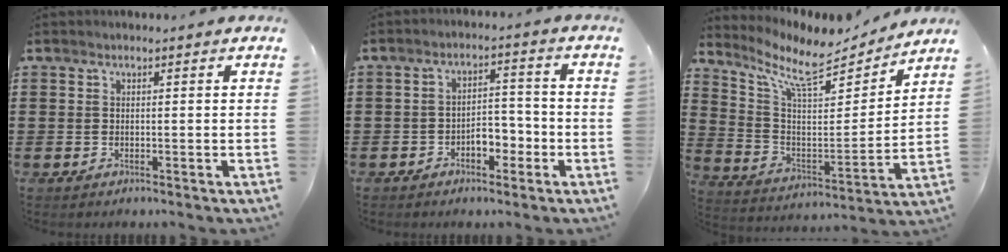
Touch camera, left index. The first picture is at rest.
{"total": 4.3, "force": [-2.4, 2.4, 2.7], "torque": [-0.051, 0.009, -0.048]}
{"total": 10.4, "force": [8.3, 3.0, 5.5], "torque": [-0.137, -0.052, 0.141]}